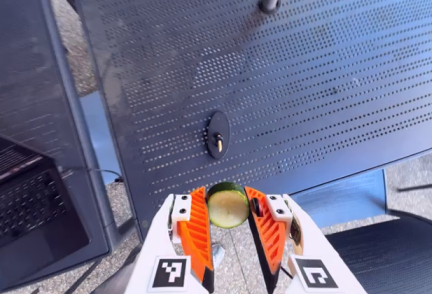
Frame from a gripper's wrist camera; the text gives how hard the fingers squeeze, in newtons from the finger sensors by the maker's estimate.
{"total": 10.5, "left": 9.9, "right": 11.1}